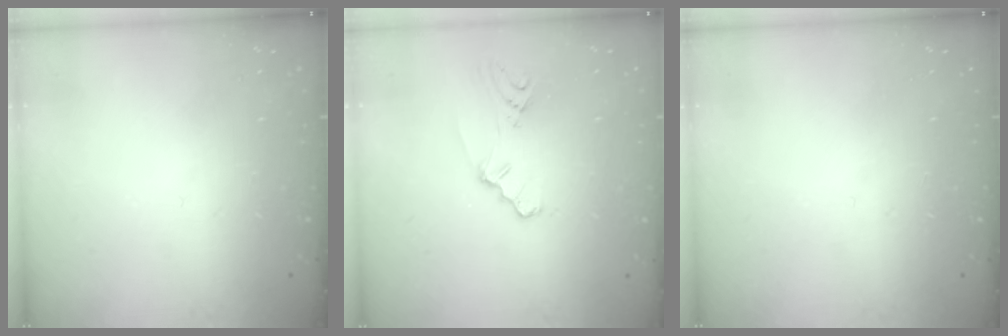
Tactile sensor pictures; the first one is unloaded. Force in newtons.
{"total": 1.7, "press": 1.6, "slide": 0.5}
{"total": 0.0}